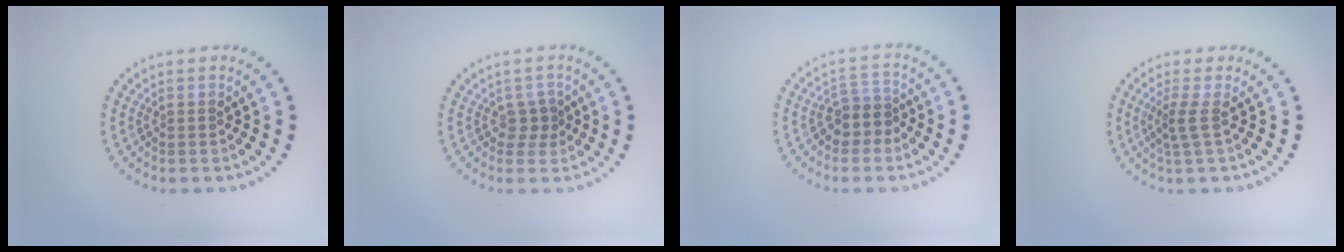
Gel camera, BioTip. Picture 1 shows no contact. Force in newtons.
{"total": 1.4, "press": 1.2, "slide": 0.7}
{"total": 2.6, "press": 2.3, "slide": 1.3}
{"total": 1.9, "press": 1.3, "slide": 1.4}